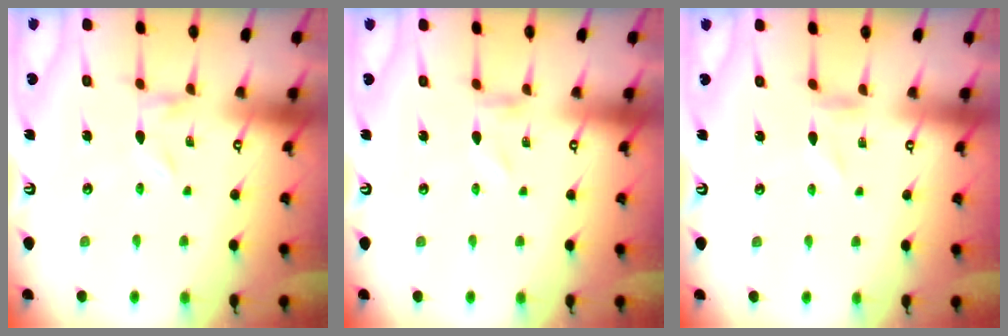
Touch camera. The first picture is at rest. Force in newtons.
{"total": 0.0}
{"total": 0.7, "press": 0.7, "slide": 0.2}